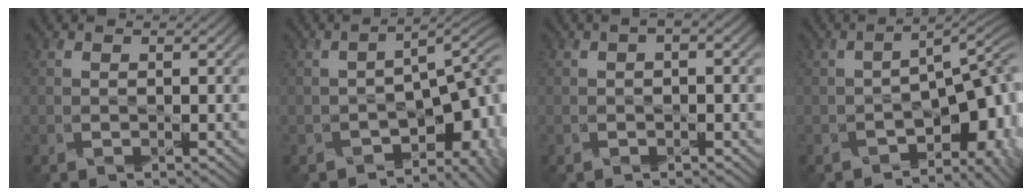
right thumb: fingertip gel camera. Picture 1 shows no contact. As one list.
[{"total": 7.6, "force": [-4.5, 3.2, 5.2], "torque": [-0.062, -0.016, -0.056]}, {"total": 1.4, "force": [0.0, 0.3, 1.4], "torque": [-0.027, 0.003, -0.003]}, {"total": 8.2, "force": [-4.8, 3.2, 5.8], "torque": [-0.071, -0.008, -0.068]}]